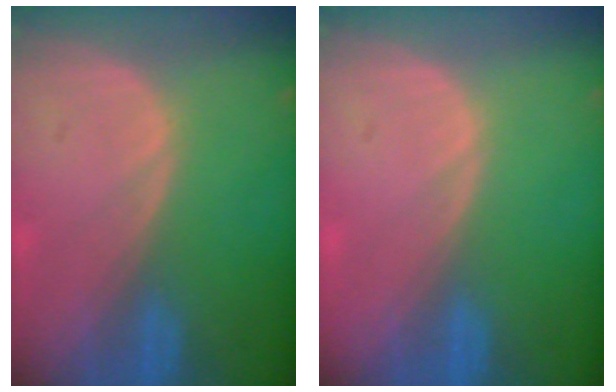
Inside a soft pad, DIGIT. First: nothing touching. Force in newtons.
{"total": 0.0}